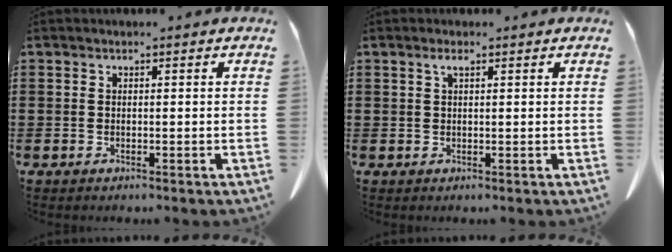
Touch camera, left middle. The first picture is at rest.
{"total": 1.5, "force": [0.8, 0.4, 1.2], "torque": [-0.026, 0.002, 0.014]}